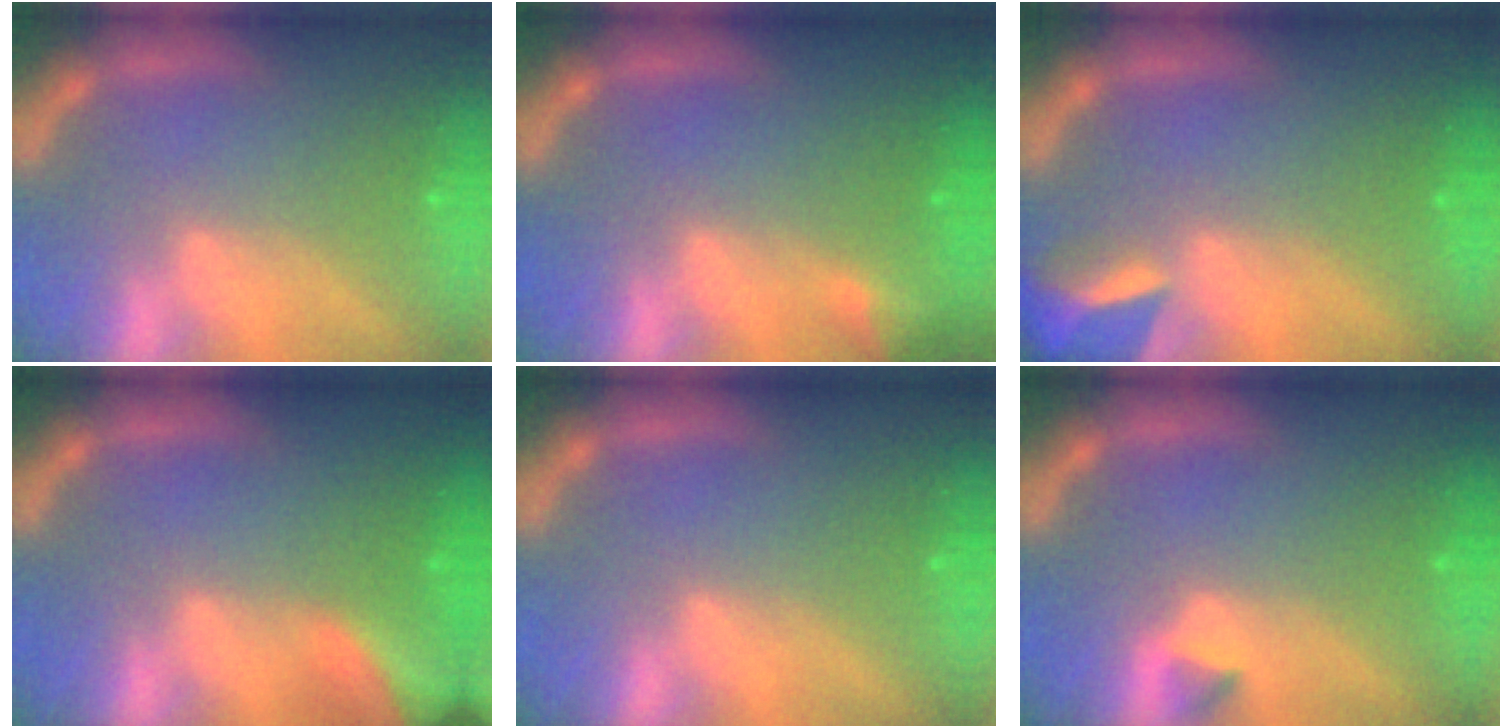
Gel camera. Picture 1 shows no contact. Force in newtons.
{"total": 1.9}
{"total": 4.4}
{"total": 8.4}
{"total": 0.0}
{"total": 0.9}